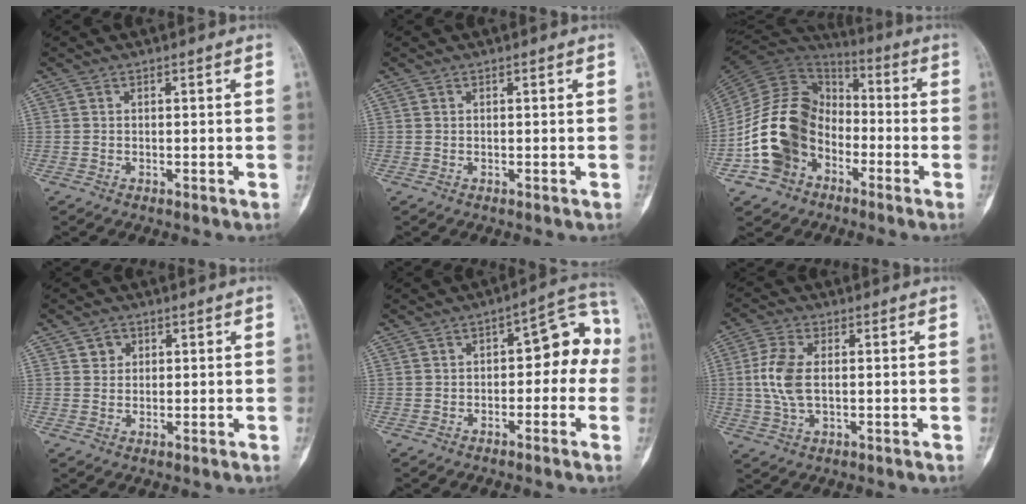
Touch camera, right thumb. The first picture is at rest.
{"total": 0.0}
{"total": 17.8, "force": [-5.7, 13.6, 9.9], "torque": [-0.162, 0.059, -0.110]}
{"total": 2.6, "force": [1.1, 2.2, 0.7], "torque": [0.004, -0.005, 0.015]}
{"total": 9.7, "force": [-0.7, 5.4, 8.0], "torque": [-0.058, 0.046, -0.018]}
{"total": 7.6, "force": [0.3, 4.1, 6.5], "torque": [-0.151, 0.004, 0.005]}